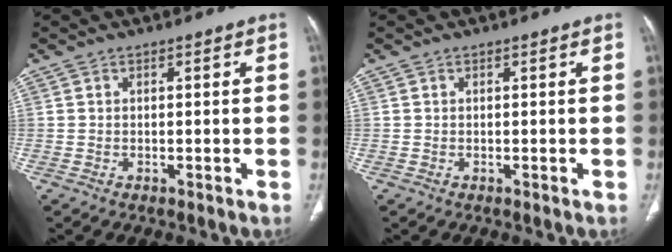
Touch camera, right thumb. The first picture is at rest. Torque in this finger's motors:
{"motor_torque": [-0.02, 0.02, -0.05, 0.04, 0.00]}